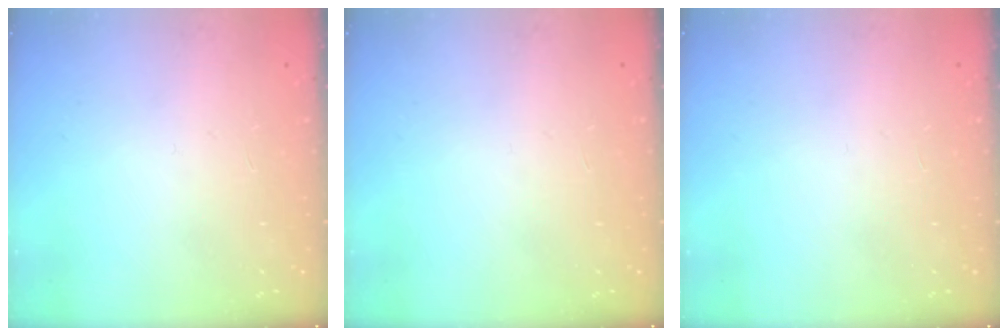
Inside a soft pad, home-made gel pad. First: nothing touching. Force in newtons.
{"total": 0.0}
{"total": 0.0}